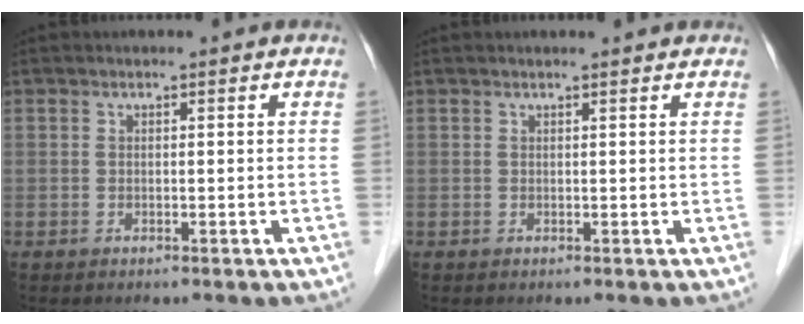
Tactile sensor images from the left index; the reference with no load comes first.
{"total": 1.9, "force": [1.8, 0.3, 0.7], "torque": [-0.014, 0.012, 0.018]}